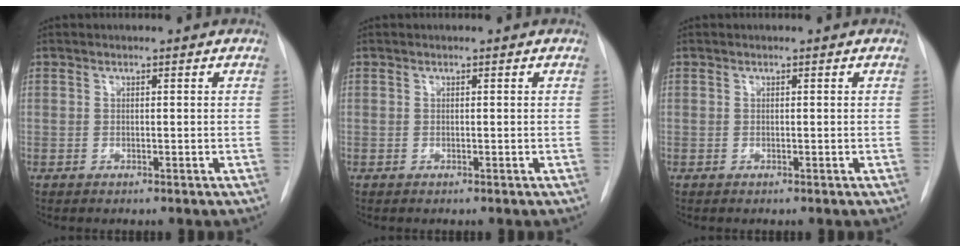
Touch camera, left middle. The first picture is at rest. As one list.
[{"total": 0.0}, {"total": 0.0}]